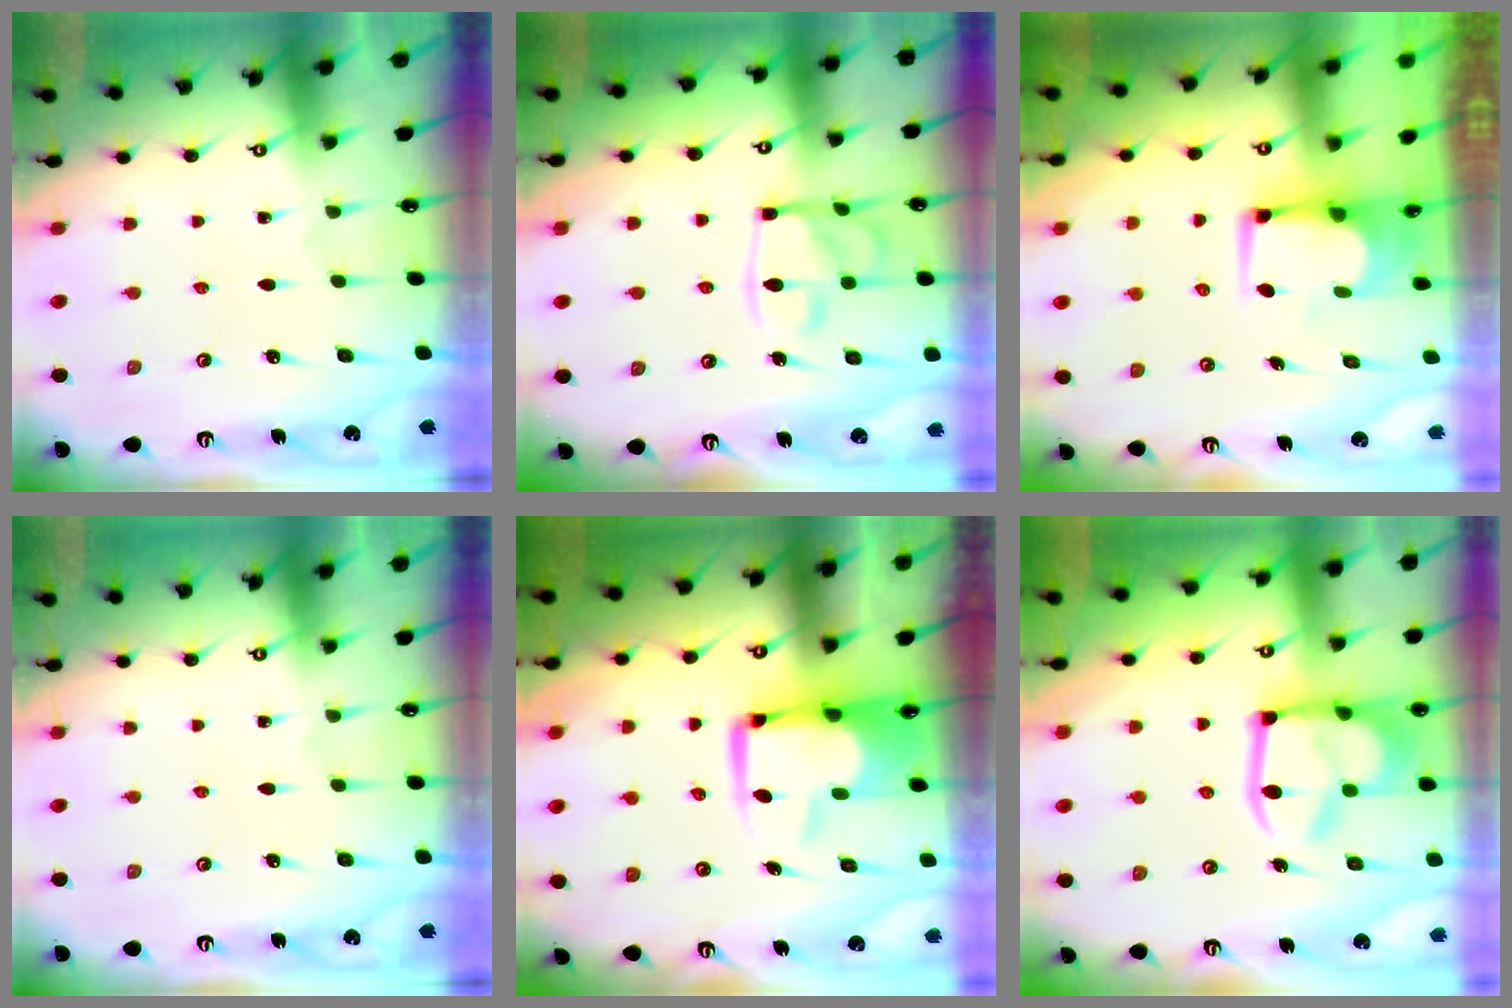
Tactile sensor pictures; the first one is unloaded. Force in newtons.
{"total": 14.3, "press": 14.2, "slide": 1.6}
{"total": 3.0, "press": 3.0, "slide": 0.2}
{"total": 0.0}
{"total": 8.3, "press": 8.1, "slide": 1.4}
{"total": 11.4, "press": 11.3, "slide": 1.4}